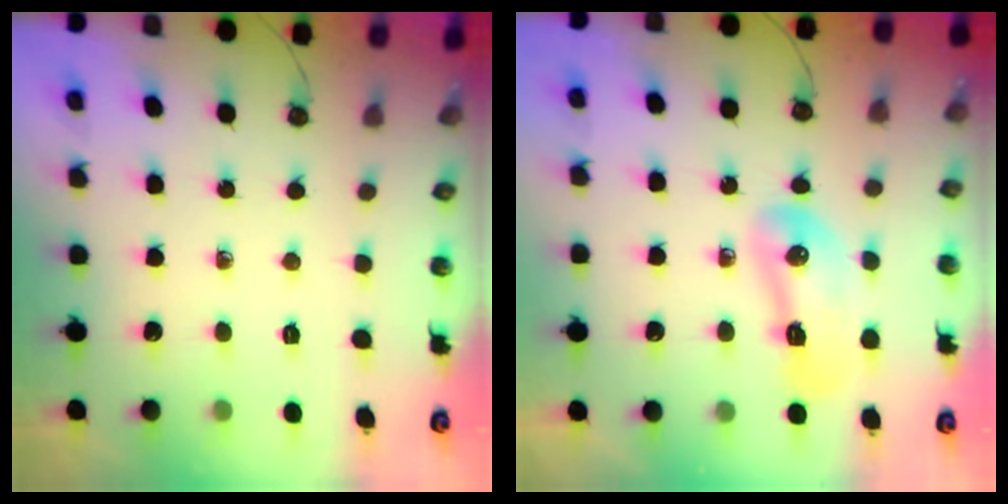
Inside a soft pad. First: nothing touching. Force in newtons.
{"total": 10.4, "press": 10.2, "slide": 1.7}